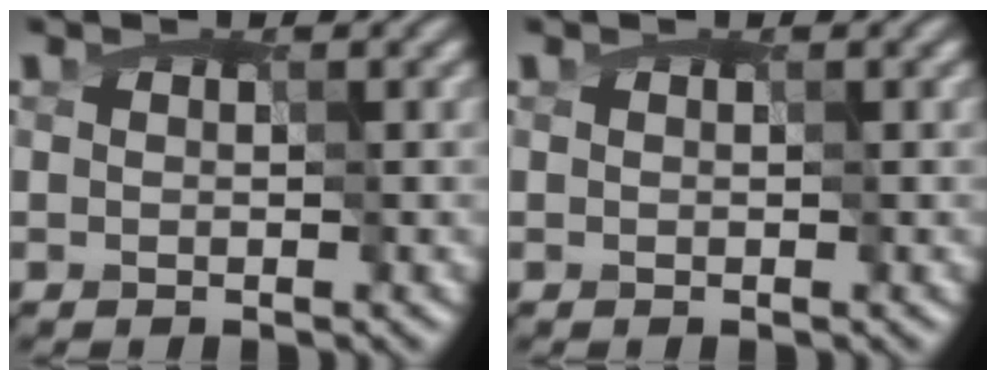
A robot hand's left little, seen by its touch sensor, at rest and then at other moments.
{"total": 0.0}